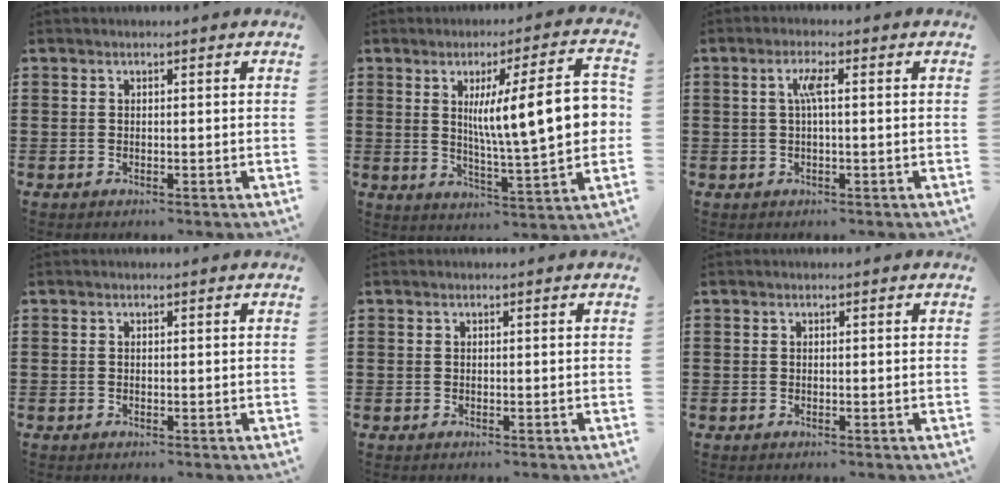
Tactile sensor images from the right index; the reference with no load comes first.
{"total": 13.7, "force": [2.1, 2.5, 13.3], "torque": [-0.213, 0.001, 0.029]}
{"total": 2.9, "force": [0.3, 0.2, 2.9], "torque": [-0.058, 0.002, 0.002]}
{"total": 0.0}
{"total": 0.0}
{"total": 0.0}